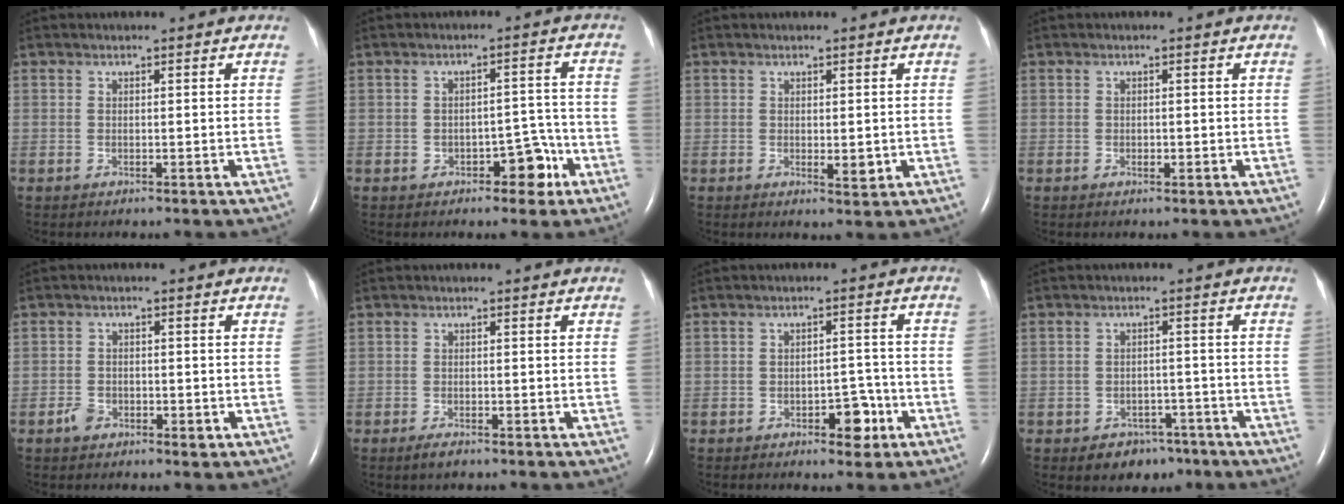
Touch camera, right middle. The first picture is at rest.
{"total": 4.8, "force": [-2.5, 2.6, 3.1], "torque": [-0.034, 0.021, -0.029]}
{"total": 1.8, "force": [-0.1, 0.6, 1.7], "torque": [-0.027, -0.005, 0.003]}
{"total": 0.6, "force": [-0.2, 0.3, 0.5], "torque": [-0.011, 0.000, -0.002]}
{"total": 2.7, "force": [-1.3, 1.8, 1.5], "torque": [-0.029, 0.002, -0.020]}
{"total": 1.7, "force": [-1.2, 0.4, 1.1], "torque": [-0.028, -0.004, -0.019]}
{"total": 4.2, "force": [-2.3, 2.1, 2.9], "torque": [-0.034, 0.010, -0.028]}
{"total": 4.7, "force": [-3.1, 3.3, 1.4], "torque": [-0.017, 0.011, -0.034]}